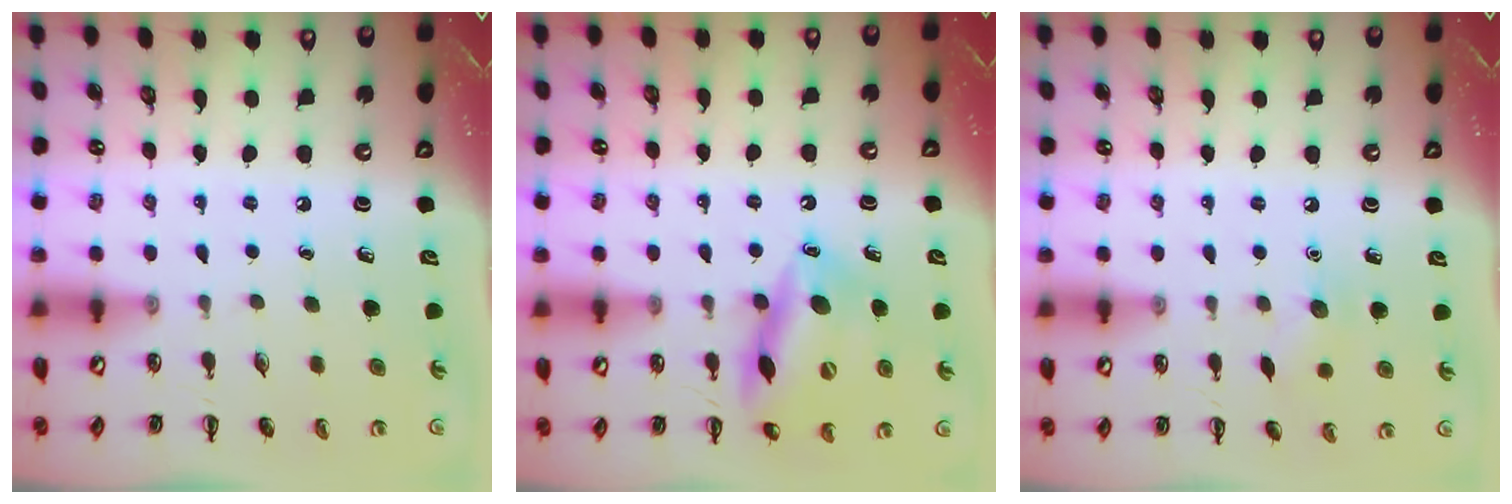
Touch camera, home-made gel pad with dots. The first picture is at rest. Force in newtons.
{"total": 16.2, "press": 16.0, "slide": 2.6}
{"total": 7.1, "press": 6.9, "slide": 1.5}